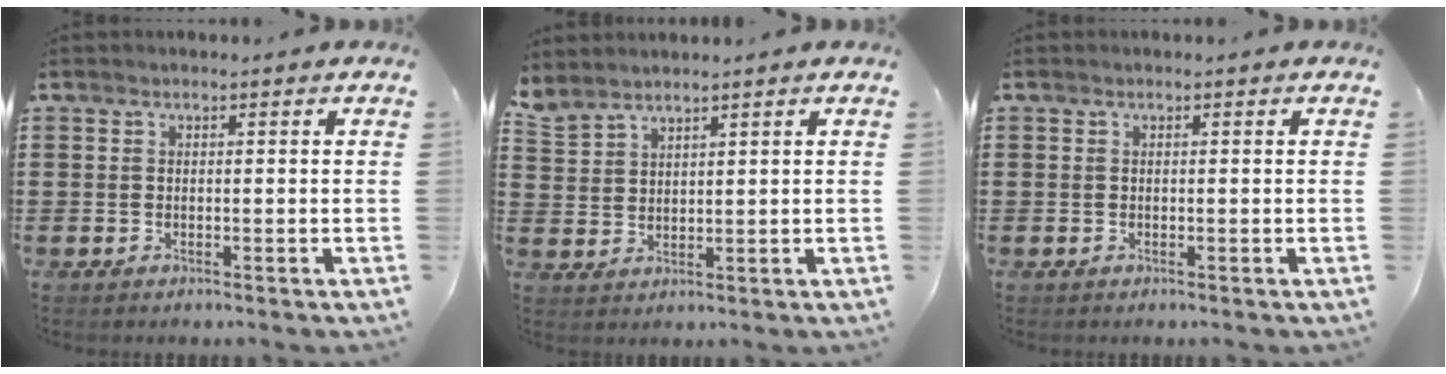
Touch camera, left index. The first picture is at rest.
{"total": 2.8, "force": [2.7, 0.7, 0.3], "torque": [-0.016, -0.004, 0.054]}
{"total": 0.0}